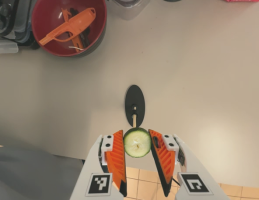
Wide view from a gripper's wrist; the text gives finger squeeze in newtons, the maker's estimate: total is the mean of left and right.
{"total": 6.3, "left": 6.0, "right": 6.6}